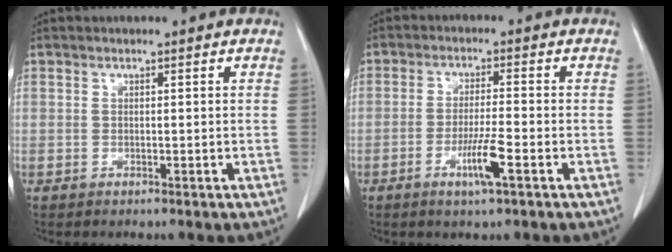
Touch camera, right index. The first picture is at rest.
{"total": 5.5, "force": [-2.5, 0.0, 4.9], "torque": [-0.092, -0.009, -0.046]}